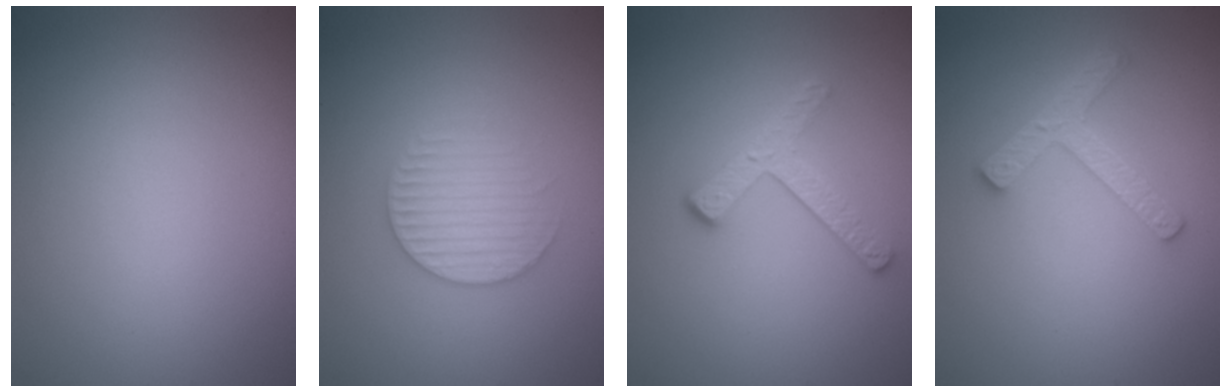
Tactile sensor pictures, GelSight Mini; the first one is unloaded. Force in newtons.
{"total": 2.8, "press": 2.7, "slide": 0.6}
{"total": 3.1, "press": 2.5, "slide": 1.8}
{"total": 3.6, "press": 2.8, "slide": 2.3}